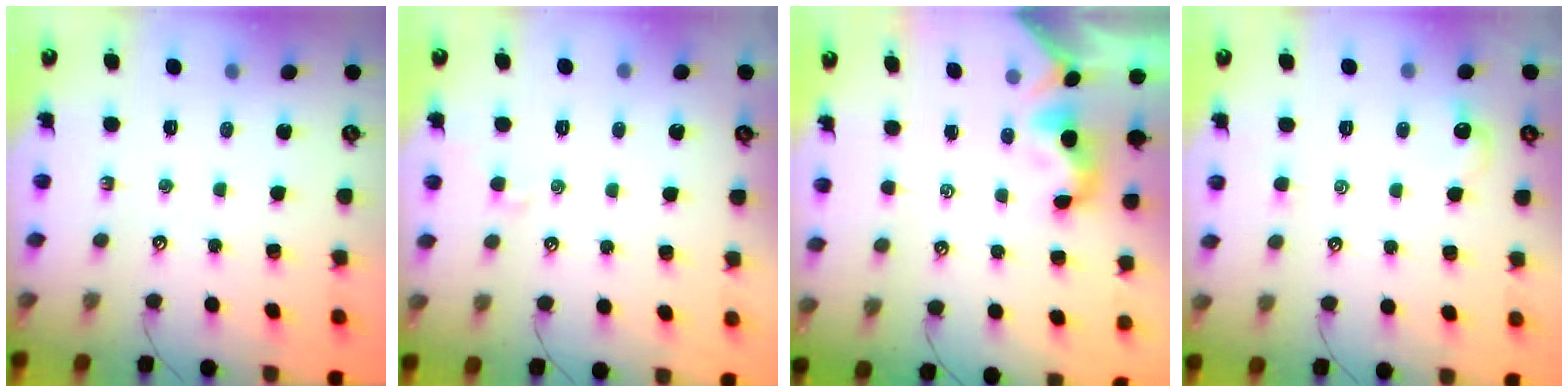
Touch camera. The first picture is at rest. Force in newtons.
{"total": 0.6, "press": 0.3, "slide": 0.5}
{"total": 2.1, "press": 2.1, "slide": 0.5}
{"total": 0.6, "press": 0.1, "slide": 0.6}